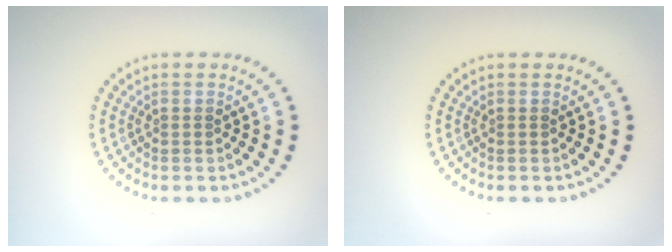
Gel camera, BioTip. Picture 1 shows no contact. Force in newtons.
{"total": 0.0}